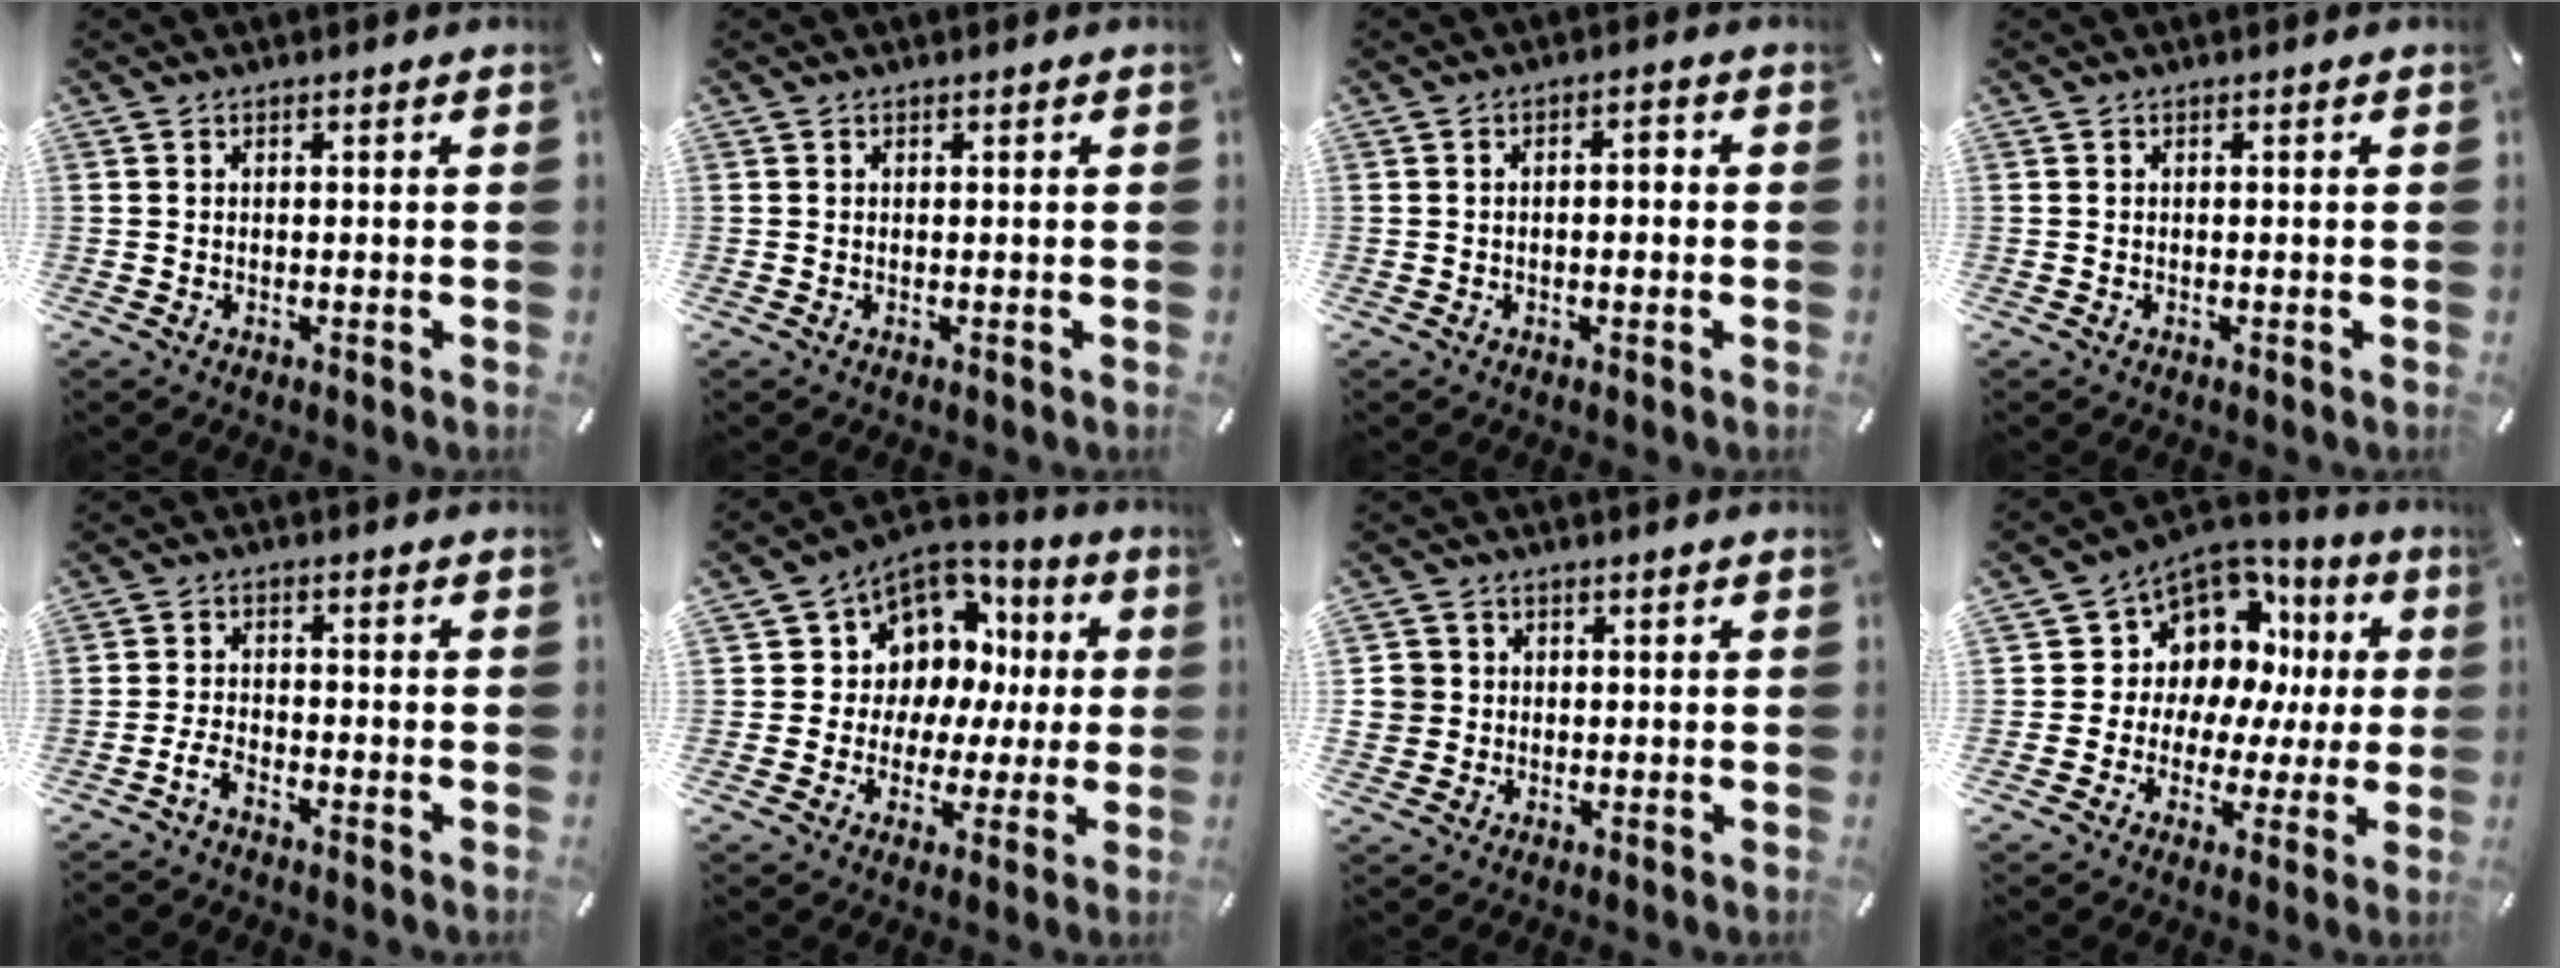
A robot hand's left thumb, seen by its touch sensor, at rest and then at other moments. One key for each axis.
{"total": 0.0}
{"total": 2.8, "fx": -0.7, "fy": 1.4, "fz": 2.3, "tx": -0.036, "ty": 0.007, "tz": -0.016}
{"total": 0.0}
{"total": 3.5, "fx": -2.6, "fy": 1.4, "fz": 1.9, "tx": -0.047, "ty": 0.009, "tz": -0.052}
{"total": 9.0, "fx": 2.8, "fy": 8.5, "fz": 1.3, "tx": -0.033, "ty": -0.042, "tz": 0.059}
{"total": 4.5, "fx": 0.5, "fy": 4.5, "fz": 0.5, "tx": -0.009, "ty": 0.008, "tz": 0.010}
{"total": 9.9, "fx": 3.7, "fy": 8.9, "fz": 2.3, "tx": -0.052, "ty": -0.047, "tz": 0.078}